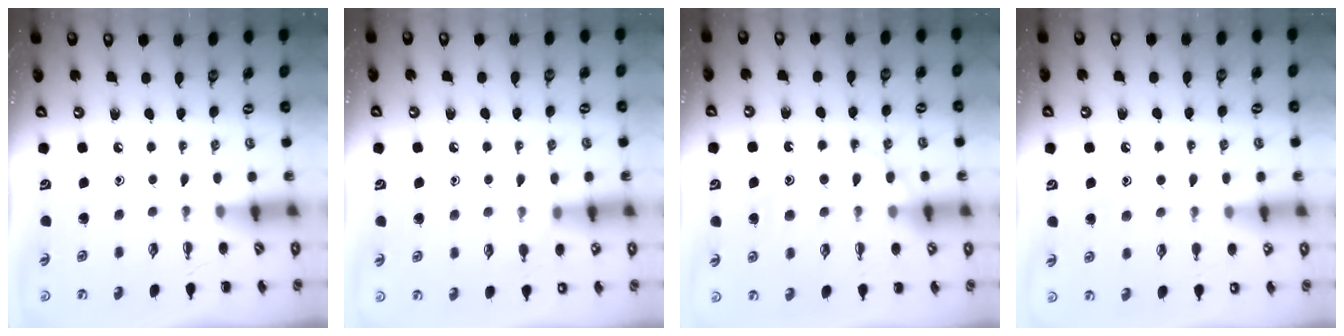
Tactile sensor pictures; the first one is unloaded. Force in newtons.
{"total": 6.9, "press": 6.8, "slide": 1.6}
{"total": 13.4, "press": 13.3, "slide": 0.9}
{"total": 9.3, "press": 9.2, "slide": 1.5}